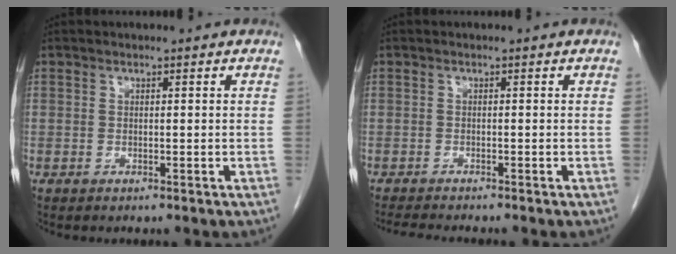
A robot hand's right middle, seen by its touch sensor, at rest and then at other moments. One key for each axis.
{"total": 4.2, "fx": -3.9, "fy": -0.2, "fz": 1.6, "tx": -0.024, "ty": -0.016, "tz": -0.063}